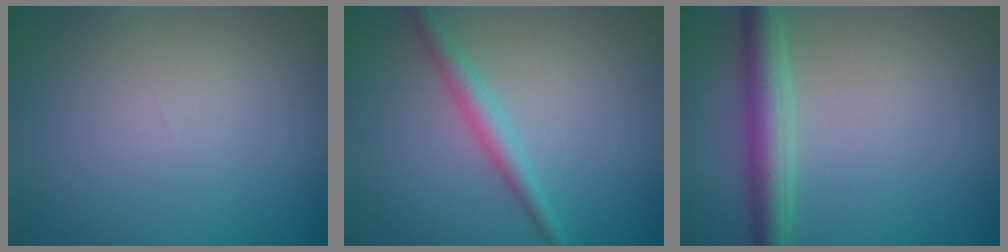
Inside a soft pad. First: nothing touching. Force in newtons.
{"total": 2.3, "press": 2.3, "slide": 0.0}
{"total": 4.2, "press": 4.2, "slide": 0.1}